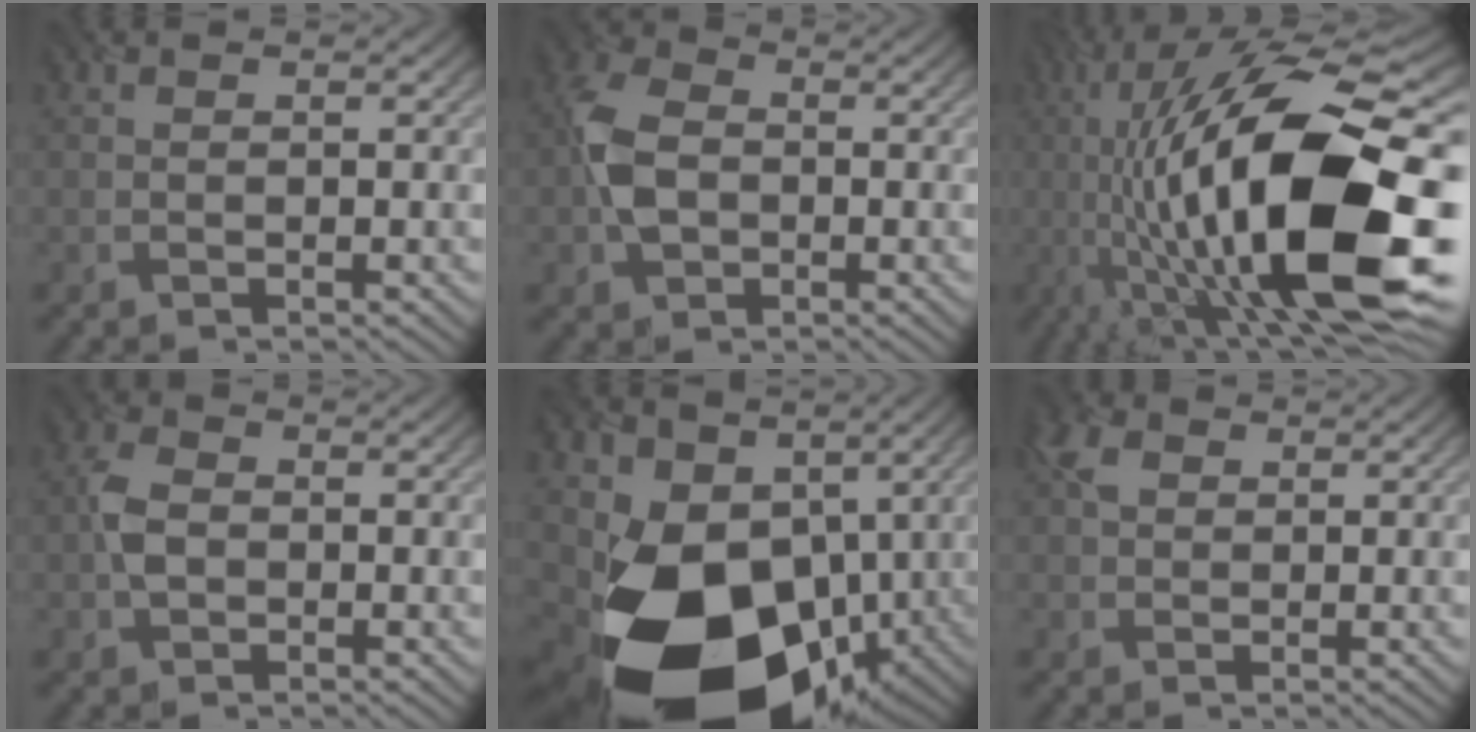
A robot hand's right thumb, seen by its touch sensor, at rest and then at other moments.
{"total": 6.1, "force": [-0.8, 4.5, 4.1], "torque": [-0.101, 0.001, -0.024]}
{"total": 22.0, "force": [-2.9, 7.1, 20.6], "torque": [-0.366, 0.006, -0.041]}
{"total": 3.7, "force": [-0.6, 2.7, 2.4], "torque": [-0.056, 0.003, -0.018]}
{"total": 17.7, "force": [-3.3, 12.7, 11.9], "torque": [-0.221, -0.044, -0.041]}
{"total": 2.8, "force": [0.8, 2.2, 1.5], "torque": [-0.035, 0.006, 0.007]}